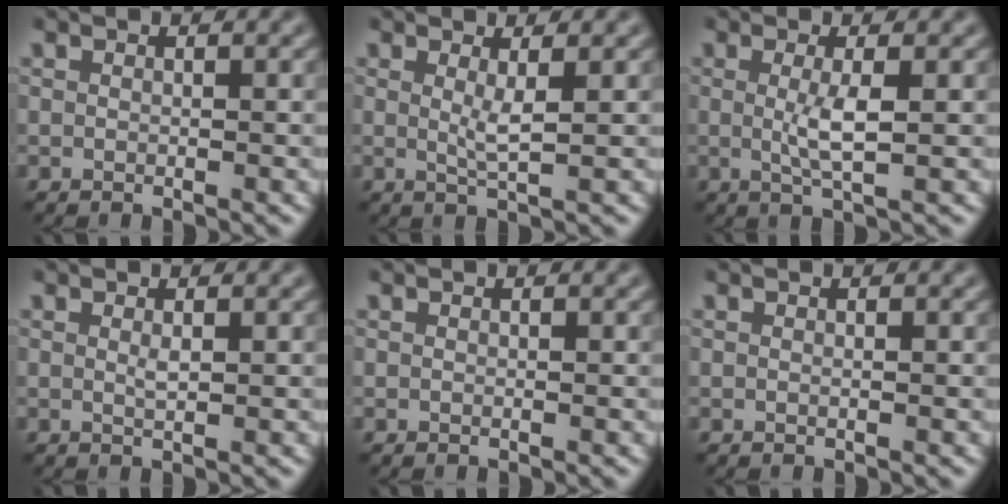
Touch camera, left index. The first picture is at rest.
{"total": 1.5, "force": [0.0, 0.1, 1.5], "torque": [-0.026, -0.004, 0.005]}
{"total": 2.4, "force": [-0.5, 0.2, 2.3], "torque": [-0.046, -0.002, -0.002]}
{"total": 0.5, "force": [-0.3, -0.1, 0.4], "torque": [-0.007, 0.002, 0.002]}
{"total": 0.0}
{"total": 0.0}